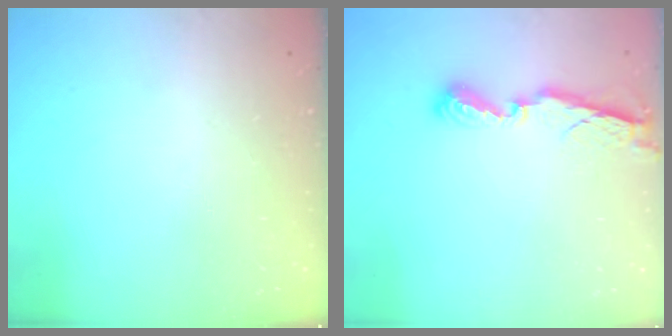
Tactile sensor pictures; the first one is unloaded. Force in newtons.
{"total": 7.8, "press": 7.8, "slide": 0.5}